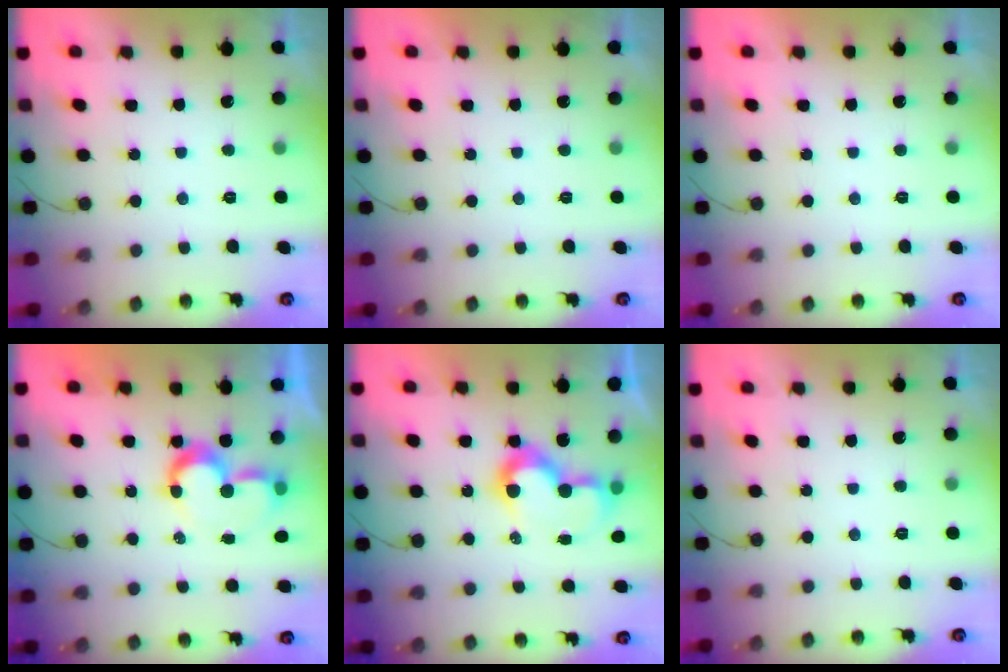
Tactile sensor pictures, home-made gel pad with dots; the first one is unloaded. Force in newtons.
{"total": 1.7, "press": 1.7, "slide": 0.0}
{"total": 1.8, "press": 1.8, "slide": 0.1}
{"total": 9.2, "press": 9.2, "slide": 0.3}
{"total": 10.0, "press": 10.0, "slide": 0.6}
{"total": 0.0}